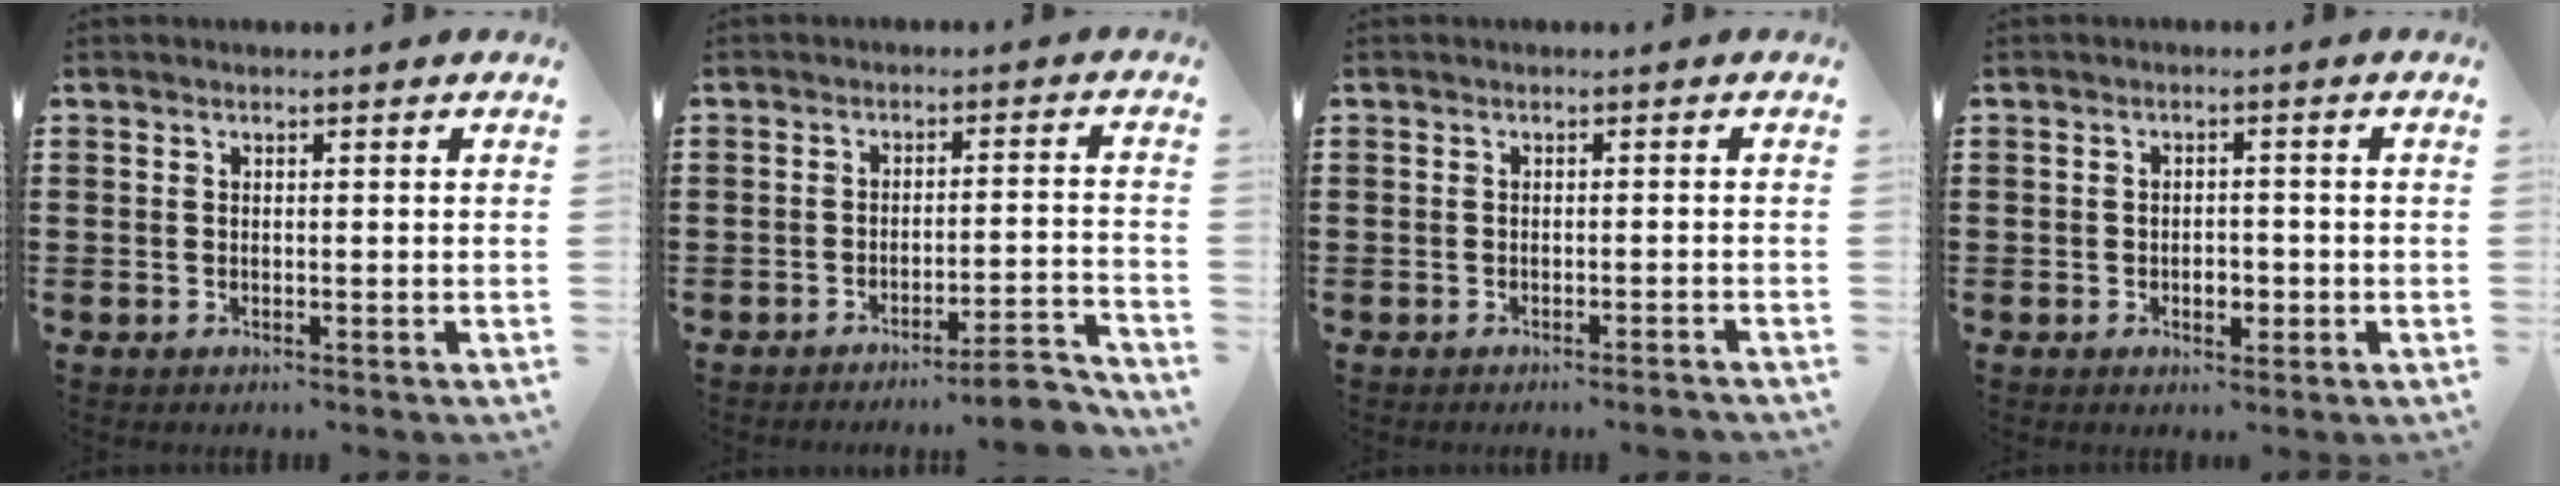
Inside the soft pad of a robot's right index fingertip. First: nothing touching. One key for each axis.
{"total": 5.0, "fx": -4.4, "fy": -0.1, "fz": 2.5, "tx": -0.041, "ty": -0.012, "tz": -0.083}
{"total": 1.0, "fx": -0.9, "fy": -0.3, "fz": 0.5, "tx": -0.009, "ty": -0.001, "tz": -0.017}
{"total": 2.8, "fx": -0.9, "fy": 1.6, "fz": 2.1, "tx": -0.042, "ty": 0.003, "tz": -0.018}